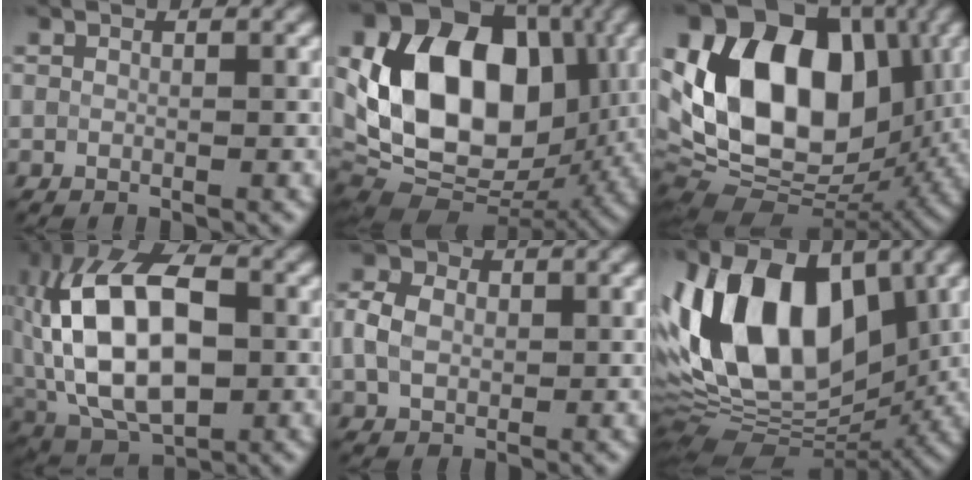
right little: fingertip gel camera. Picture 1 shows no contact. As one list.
[{"total": 16.7, "force": [2.3, 11.8, 11.5], "torque": [-0.211, 0.011, 0.035]}, {"total": 18.7, "force": [2.9, 12.9, 13.2], "torque": [-0.255, 0.013, 0.050]}, {"total": 14.4, "force": [0.0, 8.0, 12.0], "torque": [-0.219, 0.019, -0.010]}, {"total": 3.8, "force": [0.3, 2.9, 2.4], "torque": [-0.062, 0.010, 0.002]}, {"total": 14.7, "force": [2.3, 9.2, 11.2], "torque": [-0.212, 0.015, 0.021]}]